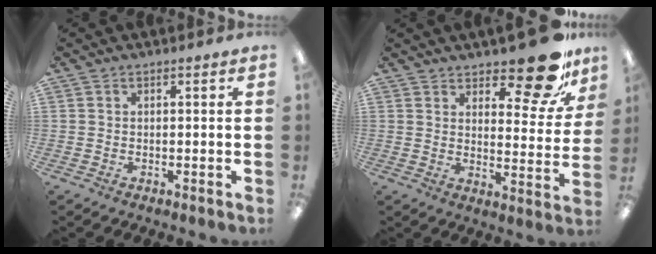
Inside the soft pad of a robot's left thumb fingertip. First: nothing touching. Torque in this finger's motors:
{"motor_torque": [0.32, 0.31, -0.02, -0.21, 0.08]}